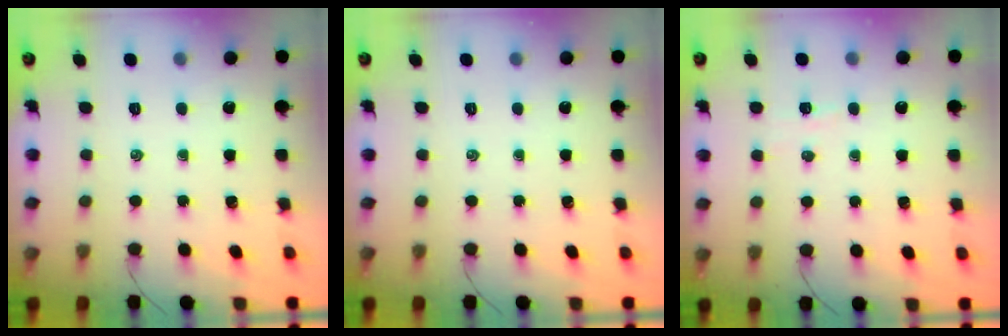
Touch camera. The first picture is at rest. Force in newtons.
{"total": 0.0}
{"total": 2.8, "press": 2.7, "slide": 0.7}